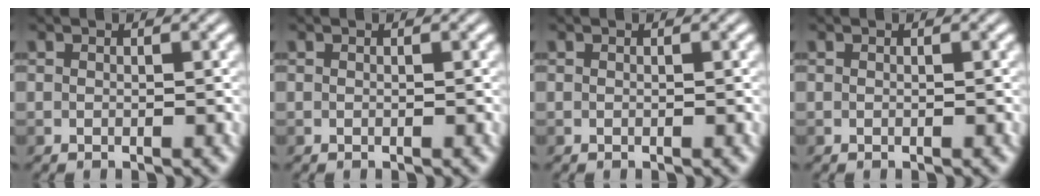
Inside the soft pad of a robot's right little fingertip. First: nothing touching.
{"total": 0.0}
{"total": 0.0}
{"total": 0.0}